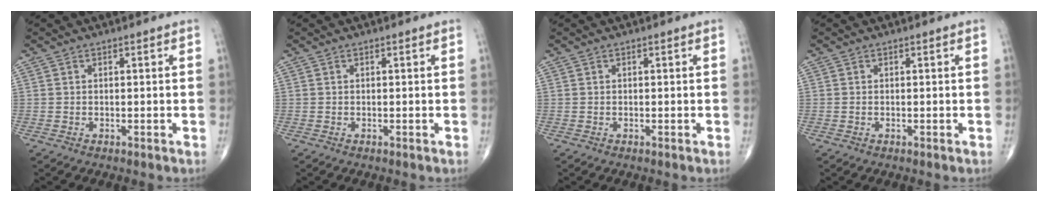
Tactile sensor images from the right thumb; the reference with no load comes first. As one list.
[{"total": 0.0}, {"total": 0.0}, {"total": 0.0}]